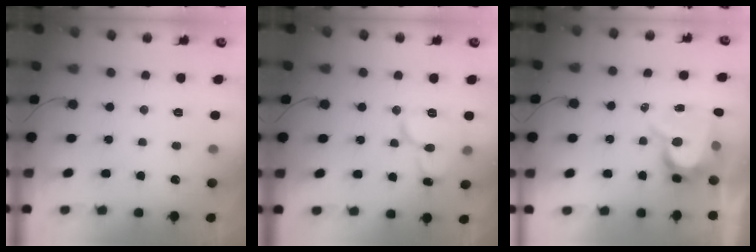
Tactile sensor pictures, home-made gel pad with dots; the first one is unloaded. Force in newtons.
{"total": 10.9, "press": 10.8, "slide": 1.3}
{"total": 8.4, "press": 8.3, "slide": 0.8}